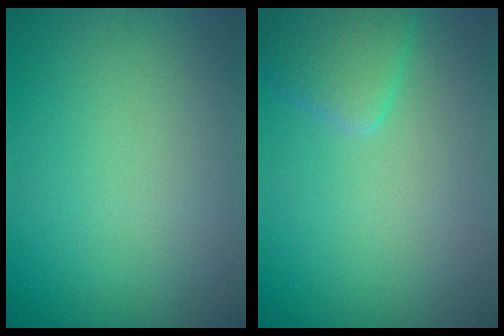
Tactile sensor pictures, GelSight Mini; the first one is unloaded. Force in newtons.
{"total": 2.6, "press": 2.6, "slide": 0.2}